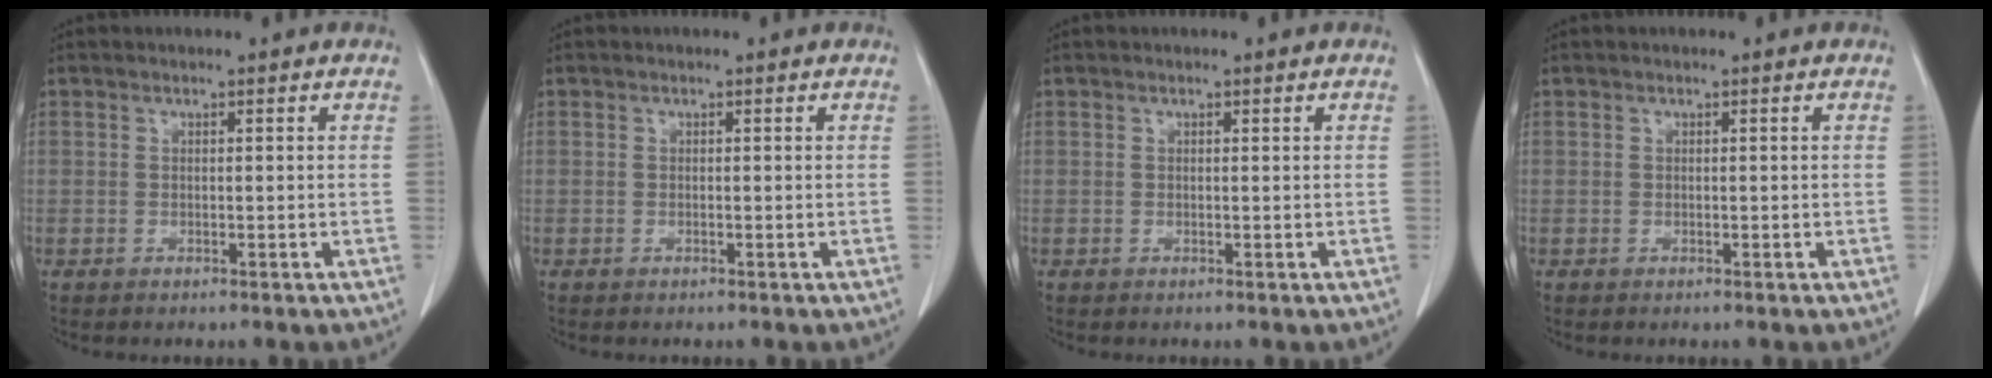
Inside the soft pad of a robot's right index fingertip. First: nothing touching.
{"total": 0.0}
{"total": 0.0}
{"total": 0.0}